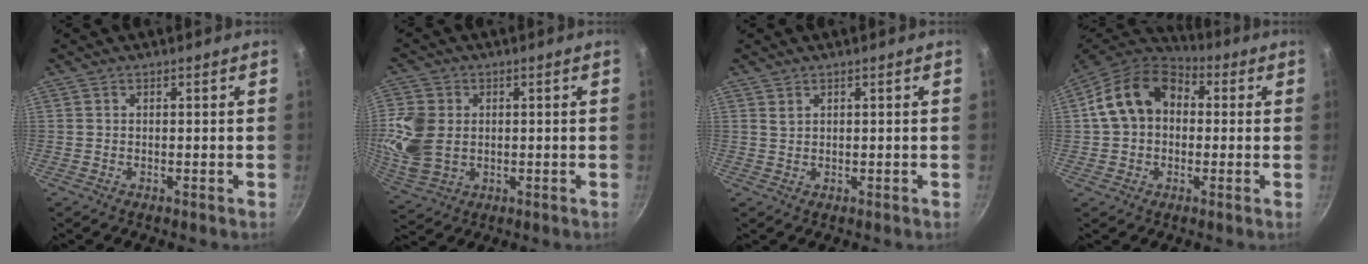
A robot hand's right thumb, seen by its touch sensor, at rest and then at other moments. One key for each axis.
{"total": 10.5, "fx": 0.7, "fy": 8.1, "fz": 6.7, "tx": -0.128, "ty": -0.008, "tz": 0.020}
{"total": 1.0, "fx": 0.7, "fy": 0.6, "fz": 0.4, "tx": -0.004, "ty": -0.006, "tz": 0.014}
{"total": 14.5, "fx": 1.8, "fy": 11.1, "fz": 9.3, "tx": -0.134, "ty": 0.034, "tz": 0.015}